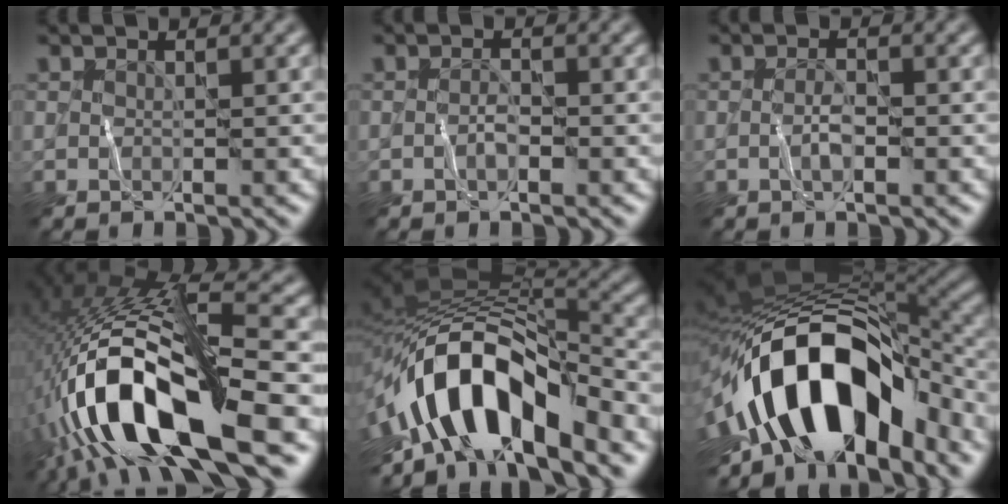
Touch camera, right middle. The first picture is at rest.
{"total": 0.8, "force": [-0.4, 0.2, 0.6], "torque": [-0.013, 0.001, -0.009]}
{"total": 1.2, "force": [-0.4, 0.2, 1.1], "torque": [-0.022, 0.002, -0.012]}
{"total": 14.9, "force": [-5.2, 4.3, 13.3], "torque": [-0.263, 0.012, -0.086]}
{"total": 11.5, "force": [-5.5, 5.2, 8.7], "torque": [-0.136, 0.012, -0.100]}
{"total": 14.7, "force": [-5.2, 7.8, 11.3], "torque": [-0.178, 0.012, -0.094]}